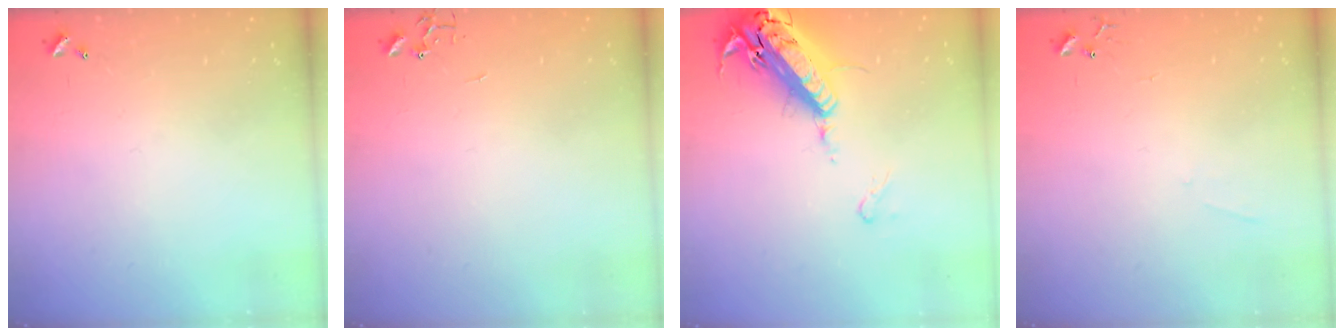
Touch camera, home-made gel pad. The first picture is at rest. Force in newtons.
{"total": 0.0}
{"total": 21.2, "press": 20.7, "slide": 4.7}
{"total": 3.8, "press": 3.7, "slide": 0.6}